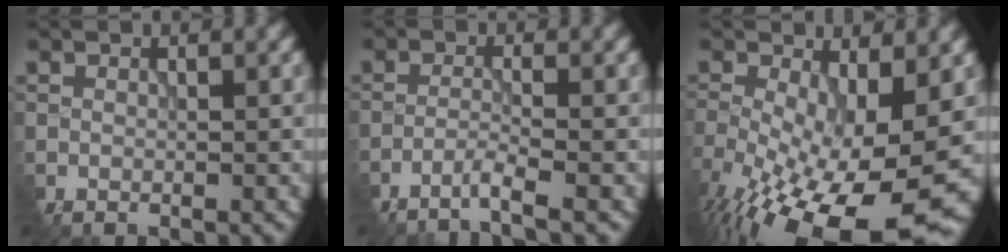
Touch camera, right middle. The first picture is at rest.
{"total": 2.4, "force": [-2.1, -0.4, 1.1], "torque": [-0.025, 0.004, -0.050]}
{"total": 15.7, "force": [-6.2, 6.6, 12.9], "torque": [-0.236, -0.035, -0.084]}